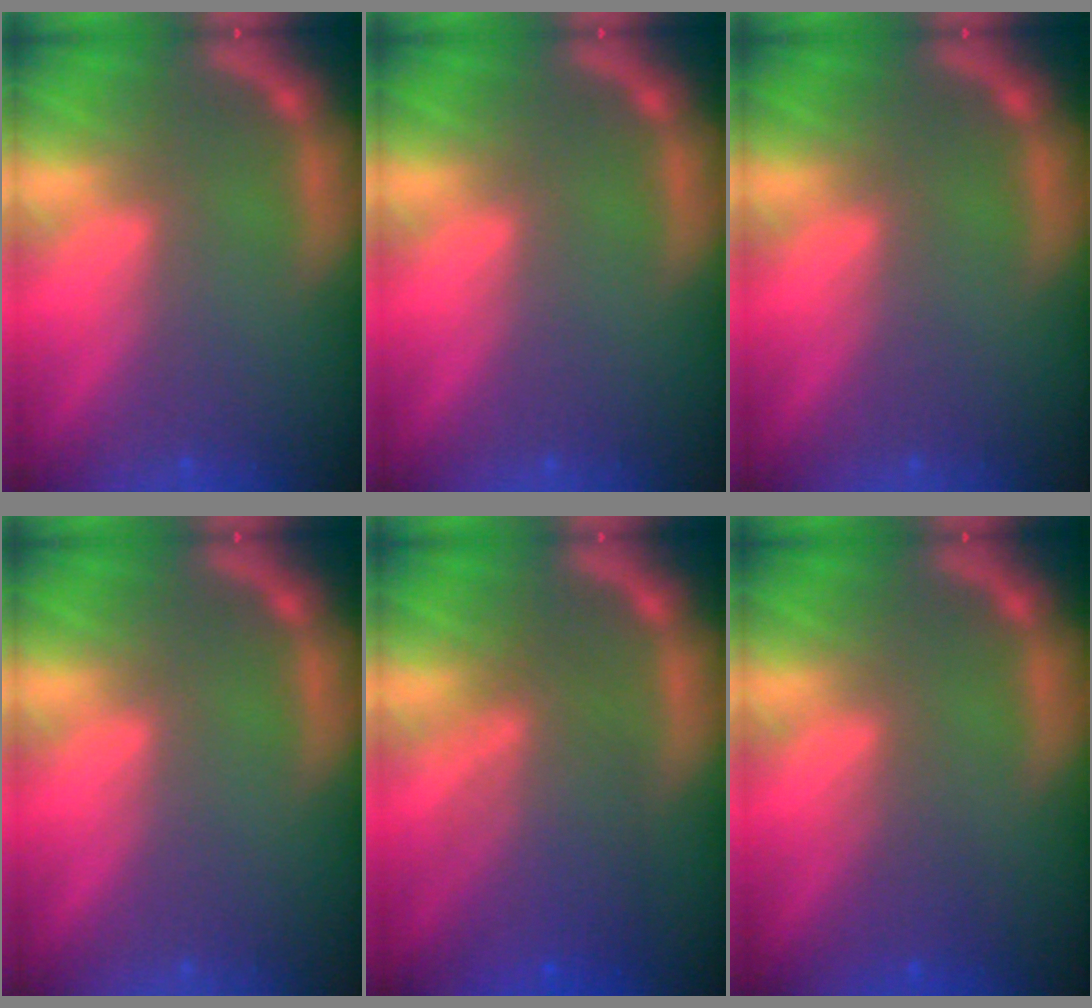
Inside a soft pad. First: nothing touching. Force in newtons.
{"total": 0.0}
{"total": 0.0}
{"total": 0.0}
{"total": 6.5}
{"total": 2.0}